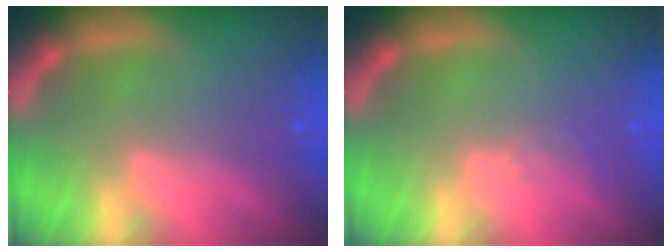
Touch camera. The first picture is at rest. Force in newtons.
{"total": 1.0}